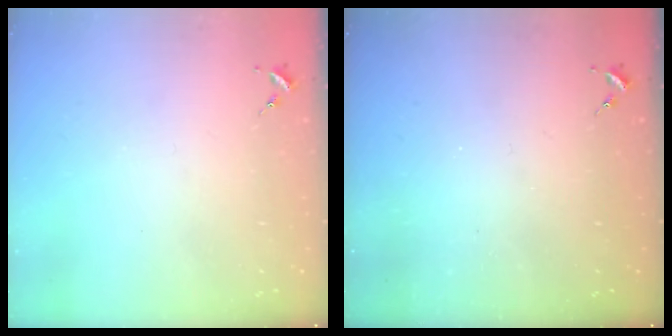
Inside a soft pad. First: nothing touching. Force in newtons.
{"total": 0.0}